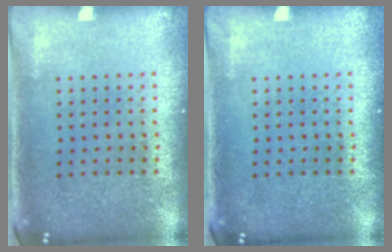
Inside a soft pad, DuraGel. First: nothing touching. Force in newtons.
{"total": 0.0}